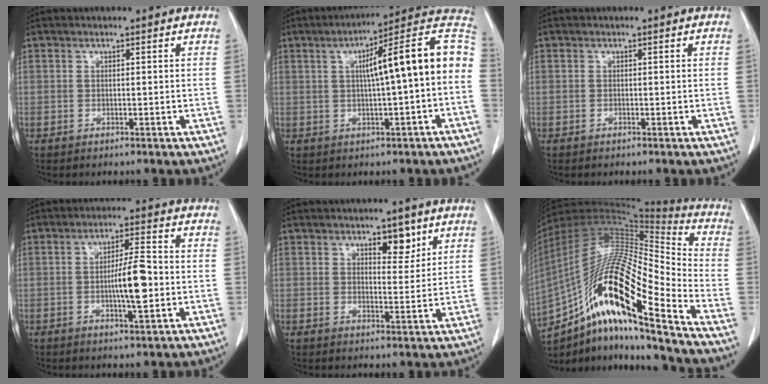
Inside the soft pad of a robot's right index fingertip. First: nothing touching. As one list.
[{"total": 14.6, "force": [0.9, 0.9, 14.5], "torque": [-0.201, 0.043, 0.008]}, {"total": 0.0}, {"total": 7.1, "force": [-1.1, 1.0, 6.9], "torque": [-0.118, 0.003, -0.017]}, {"total": 4.2, "force": [2.5, 1.8, 2.8], "torque": [-0.034, -0.004, 0.037]}, {"total": 24.9, "force": [-14.2, 2.8, 20.2], "torque": [-0.381, -0.008, -0.255]}]